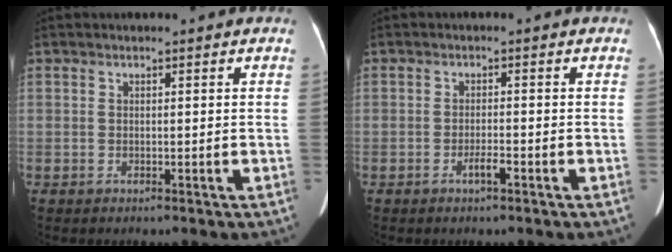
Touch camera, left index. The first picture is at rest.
{"total": 1.8, "force": [-1.0, 0.1, 1.5], "torque": [-0.028, -0.002, -0.016]}